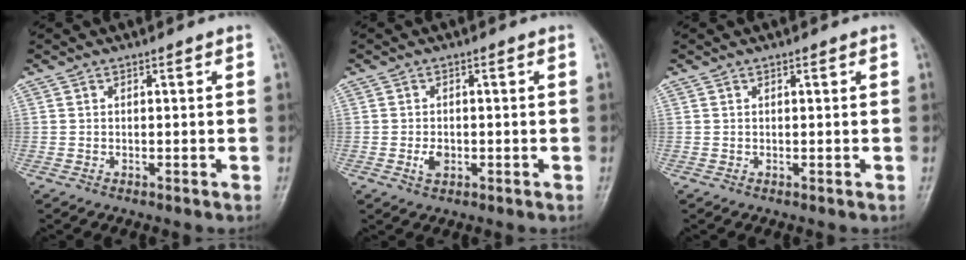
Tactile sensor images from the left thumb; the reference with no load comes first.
{"total": 2.6, "force": [-0.8, 1.8, 1.6], "torque": [-0.025, 0.003, -0.014]}
{"total": 0.0}